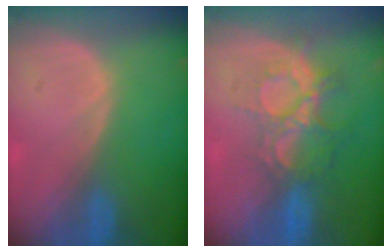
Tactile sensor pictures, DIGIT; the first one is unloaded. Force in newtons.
{"total": 9.3, "press": 7.8, "slide": 5.0}